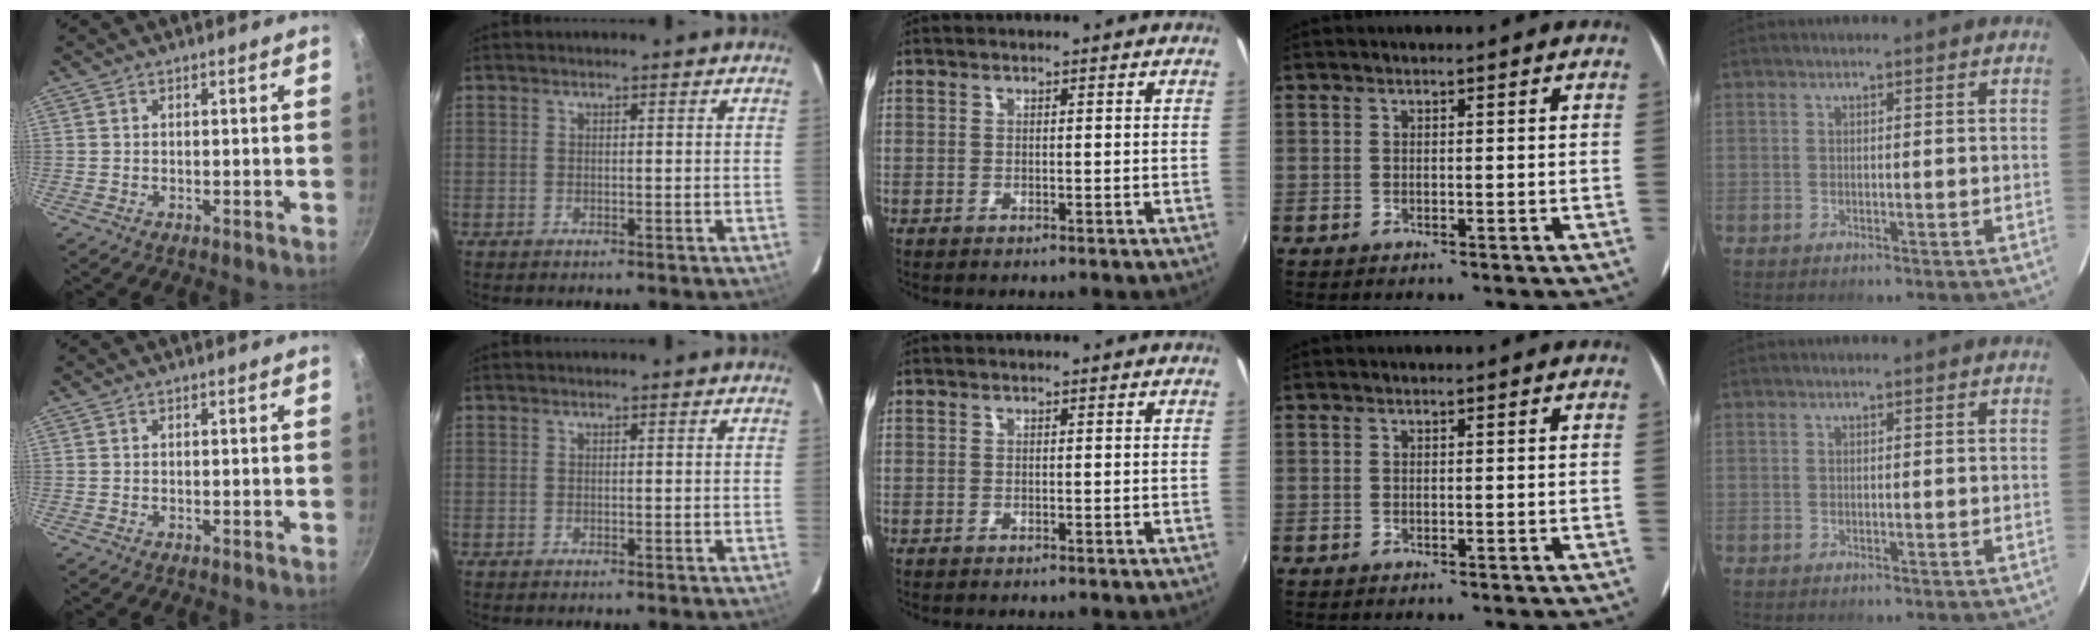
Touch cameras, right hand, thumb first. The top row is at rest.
{}